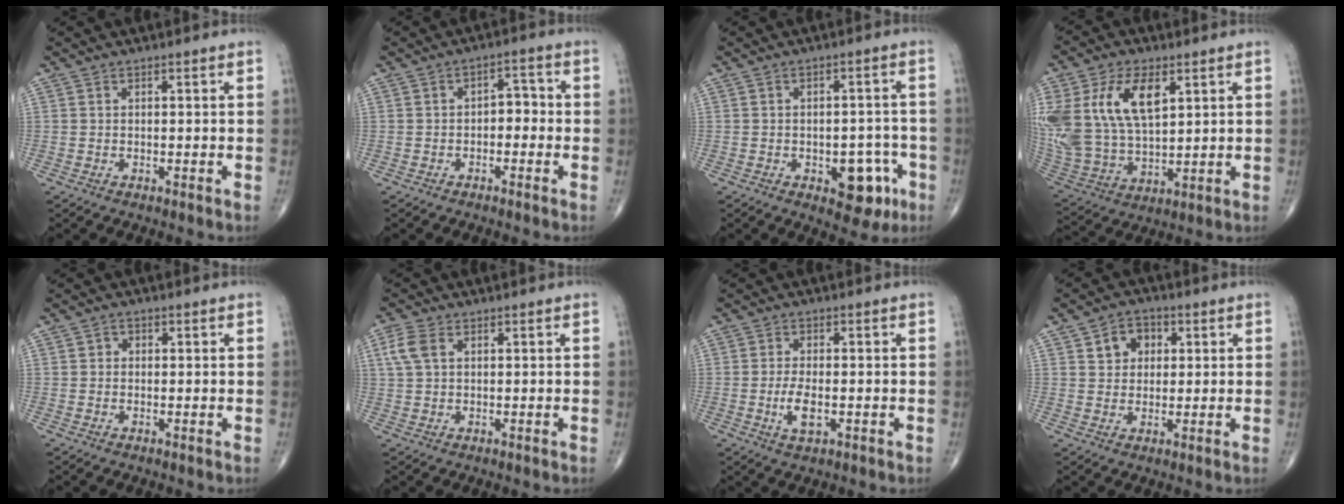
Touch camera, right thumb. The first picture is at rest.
{"total": 3.8, "force": [-0.9, 2.4, 2.8], "torque": [-0.023, 0.019, -0.021]}
{"total": 8.8, "force": [-3.6, 4.8, 6.4], "torque": [-0.042, 0.023, -0.039]}
{"total": 21.5, "force": [7.4, 12.2, 16.1], "torque": [-0.353, -0.006, 0.149]}
{"total": 1.2, "force": [0.1, 1.1, 0.5], "torque": [0.003, 0.003, -0.003]}
{"total": 4.3, "force": [1.4, 2.6, 3.2], "torque": [-0.081, 0.012, 0.029]}
{"total": 4.6, "force": [-1.1, 1.9, 4.0], "torque": [-0.077, -0.005, -0.020]}
{"total": 5.8, "force": [2.0, 4.5, 3.0], "torque": [-0.015, -0.002, 0.026]}